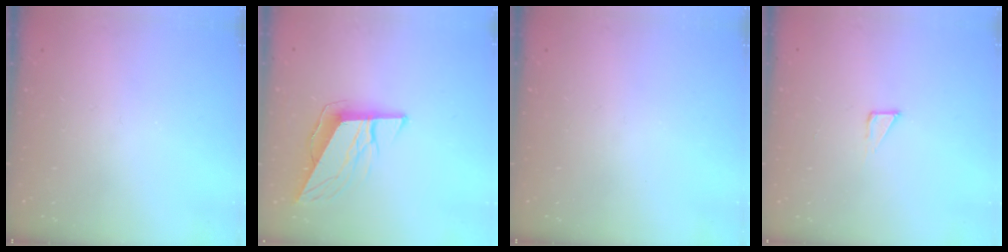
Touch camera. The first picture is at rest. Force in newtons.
{"total": 10.5, "press": 10.2, "slide": 2.4}
{"total": 0.0}
{"total": 2.1, "press": 2.1, "slide": 0.1}